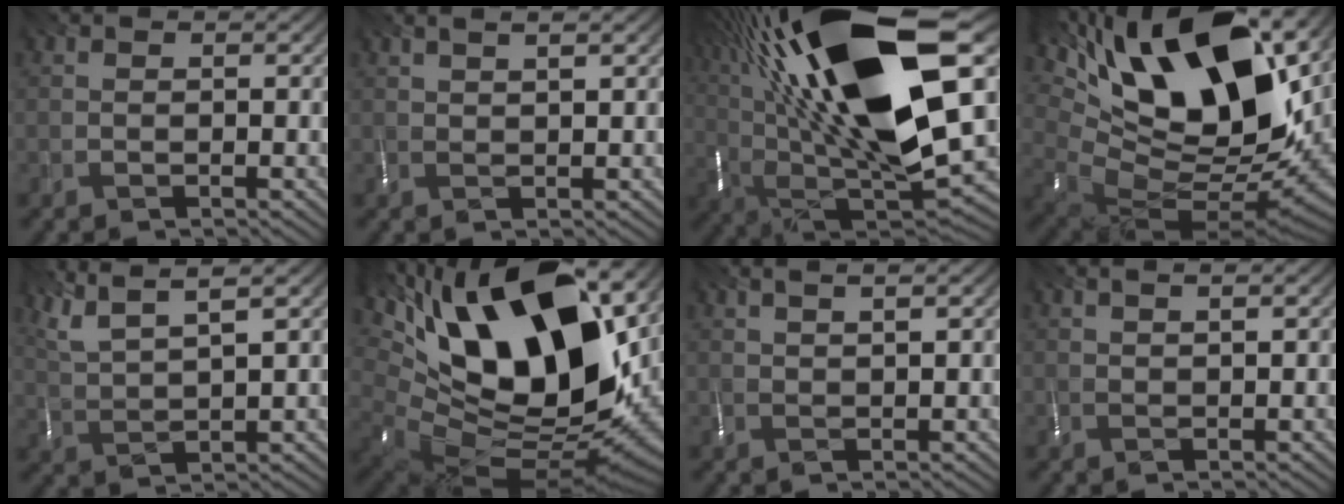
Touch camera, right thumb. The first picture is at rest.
{"total": 1.9, "force": [1.3, 0.0, 1.4], "torque": [-0.024, 0.002, 0.027]}
{"total": 22.5, "force": [6.2, 9.3, 19.5], "torque": [-0.377, 0.031, 0.103]}
{"total": 19.3, "force": [7.0, 9.4, 15.4], "torque": [-0.303, 0.023, 0.123]}
{"total": 7.9, "force": [5.7, 1.4, 5.2], "torque": [-0.123, 0.018, 0.108]}
{"total": 20.0, "force": [5.4, 10.3, 16.2], "torque": [-0.331, 0.003, 0.100]}
{"total": 2.2, "force": [1.5, 0.1, 1.7], "torque": [-0.028, 0.003, 0.029]}
{"total": 1.3, "force": [0.9, -0.1, 0.9], "torque": [-0.019, 0.004, 0.021]}